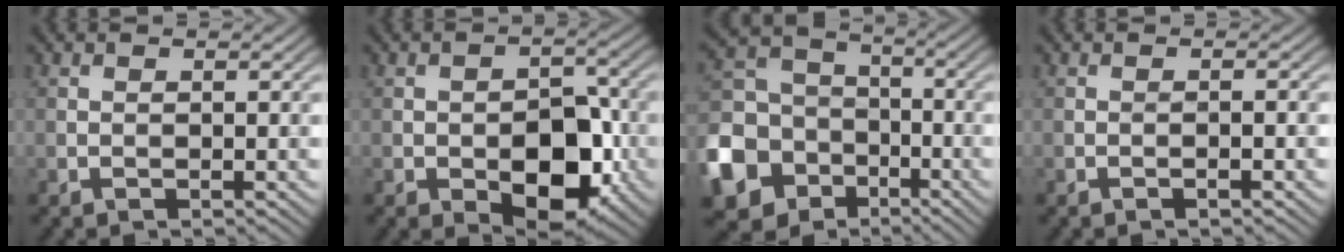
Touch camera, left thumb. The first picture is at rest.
{"total": 9.6, "force": [-3.3, 5.3, 7.2], "torque": [-0.100, -0.006, -0.049]}
{"total": 13.8, "force": [-5.7, 11.2, 5.8], "torque": [-0.199, -0.035, -0.123]}
{"total": 1.1, "force": [-0.6, 0.0, 0.9], "torque": [-0.014, 0.002, -0.011]}